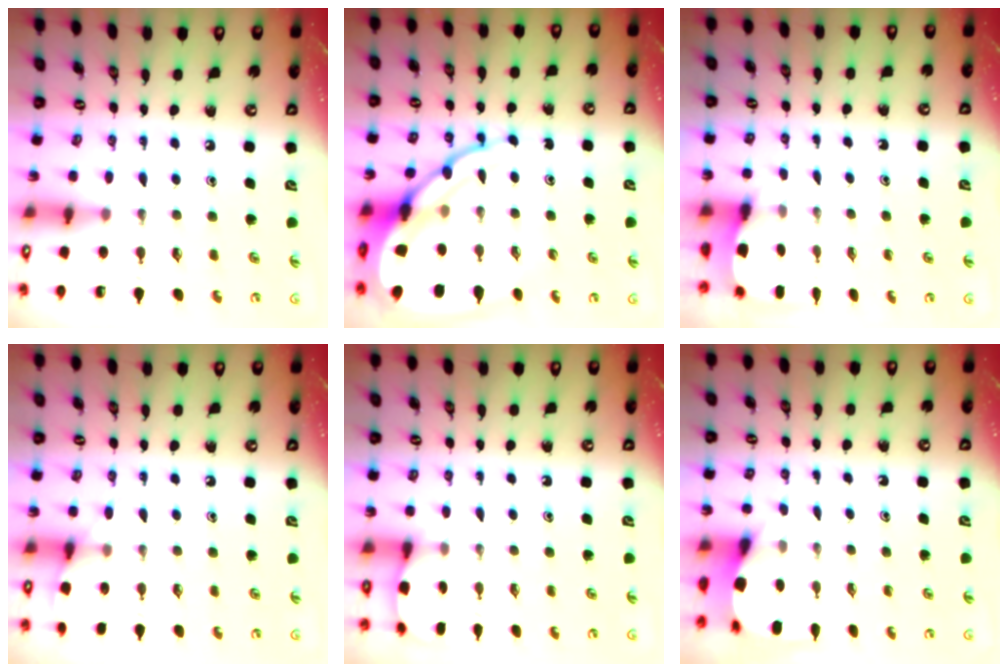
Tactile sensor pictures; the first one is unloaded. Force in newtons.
{"total": 13.5, "press": 13.4, "slide": 1.5}
{"total": 2.6, "press": 2.6, "slide": 0.3}
{"total": 5.6, "press": 5.5, "slide": 0.6}
{"total": 2.5, "press": 2.5, "slide": 0.3}
{"total": 4.4, "press": 4.4, "slide": 0.4}